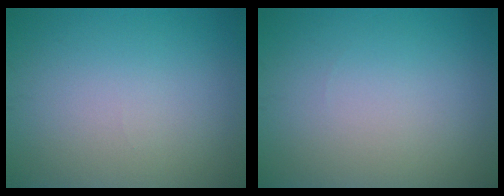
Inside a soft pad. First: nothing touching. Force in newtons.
{"total": 0.0}